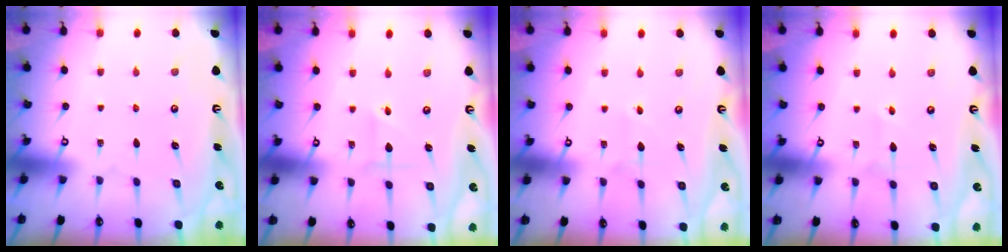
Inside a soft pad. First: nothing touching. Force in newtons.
{"total": 1.9, "press": 1.8, "slide": 0.5}
{"total": 3.7, "press": 3.7, "slide": 0.4}
{"total": 2.0, "press": 1.9, "slide": 0.5}